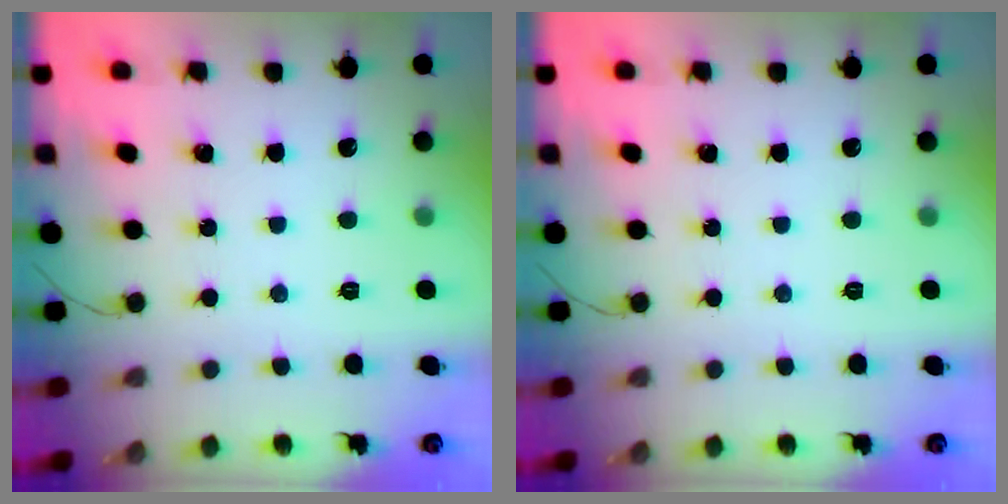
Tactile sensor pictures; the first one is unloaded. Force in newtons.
{"total": 0.0}